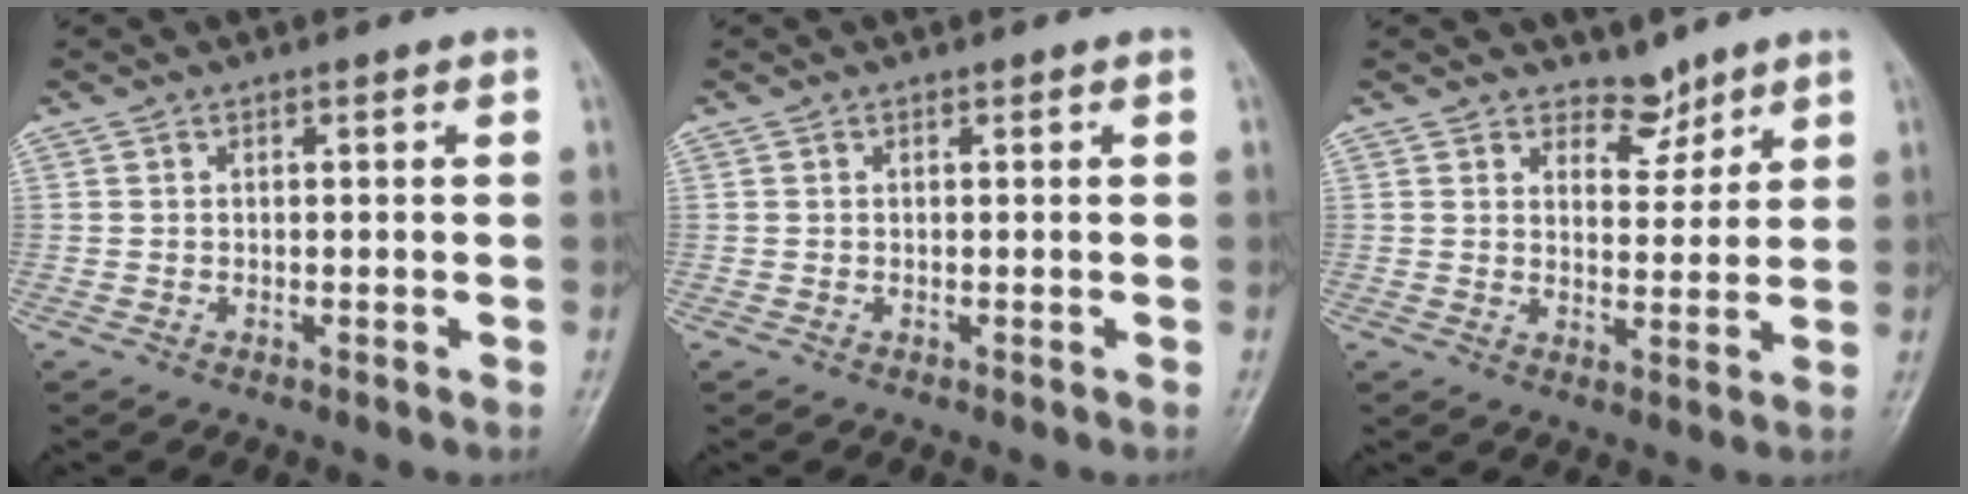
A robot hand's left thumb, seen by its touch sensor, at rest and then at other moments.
{"total": 0.0}
{"total": 4.5, "force": [3.7, 2.3, 0.8], "torque": [0.013, -0.030, 0.061]}